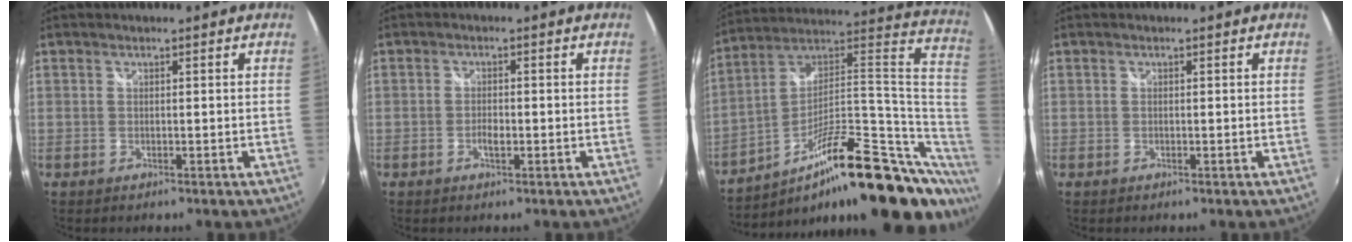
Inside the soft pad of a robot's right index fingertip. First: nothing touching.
{"total": 1.9, "force": [-0.7, 0.7, 1.5], "torque": [-0.032, 0.000, -0.013]}
{"total": 28.5, "force": [-9.2, 9.3, 25.3], "torque": [-0.350, 0.024, -0.145]}
{"total": 0.0}